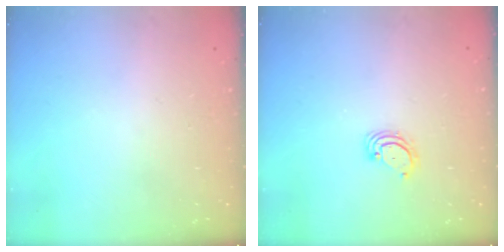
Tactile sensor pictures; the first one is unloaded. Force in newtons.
{"total": 3.1, "press": 3.1, "slide": 0.3}